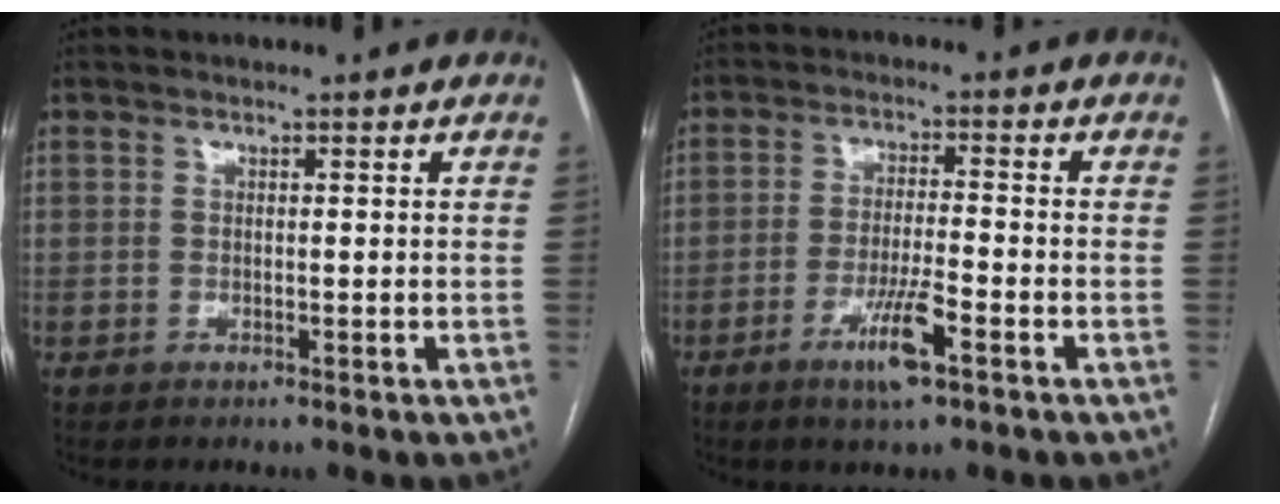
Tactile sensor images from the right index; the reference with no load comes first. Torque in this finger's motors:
{"motor_torque": [0.94, -0.42, 0.31, 0.13]}